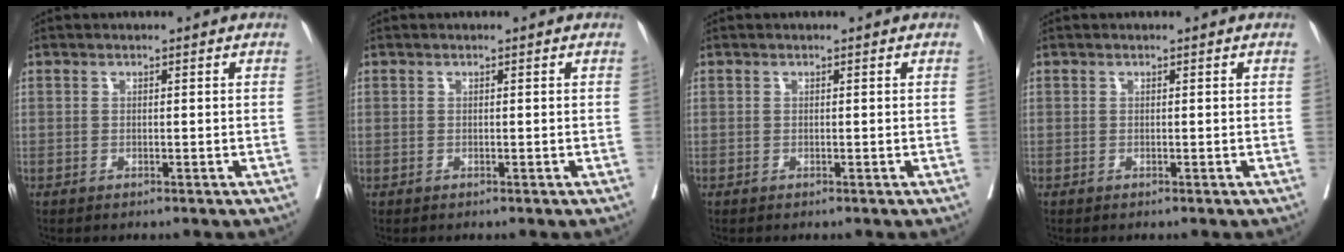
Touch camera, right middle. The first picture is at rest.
{"total": 0.0}
{"total": 0.0}
{"total": 0.0}